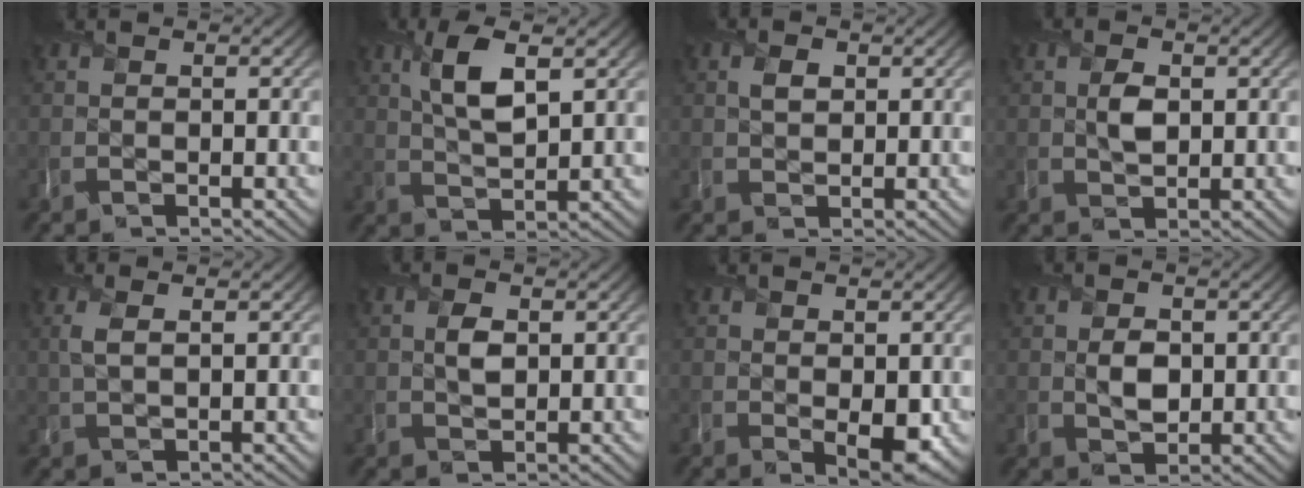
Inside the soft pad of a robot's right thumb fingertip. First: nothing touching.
{"total": 6.5, "force": [2.7, 2.3, 5.4], "torque": [-0.117, -0.002, 0.051]}
{"total": 1.8, "force": [0.6, 1.3, 1.0], "torque": [-0.023, -0.004, 0.013]}
{"total": 2.5, "force": [0.4, 1.7, 1.9], "torque": [-0.038, -0.007, 0.009]}
{"total": 2.5, "force": [1.0, 0.8, 2.1], "torque": [-0.054, 0.003, 0.020]}
{"total": 2.1, "force": [0.4, 1.5, 1.5], "torque": [-0.032, -0.006, 0.009]}
{"total": 3.1, "force": [0.0, 1.5, 2.7], "torque": [-0.043, -0.013, 0.009]}
{"total": 2.9, "force": [0.2, 2.2, 1.9], "torque": [-0.041, -0.007, 0.006]}